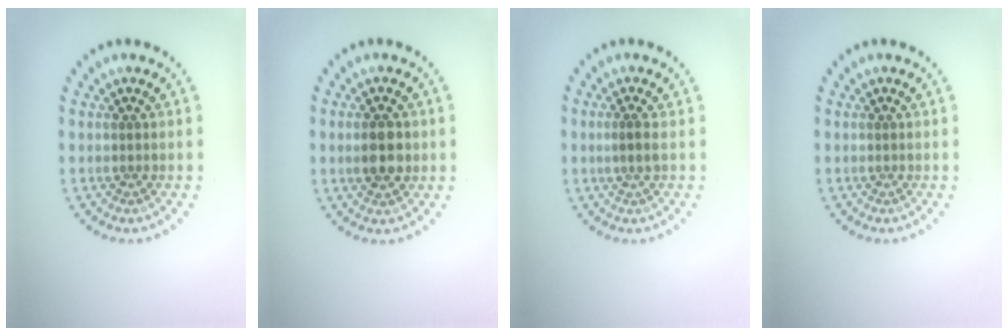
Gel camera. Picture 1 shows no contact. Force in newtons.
{"total": 3.0, "press": 3.0, "slide": 0.2}
{"total": 1.0, "press": 0.7, "slide": 0.7}
{"total": 0.0}